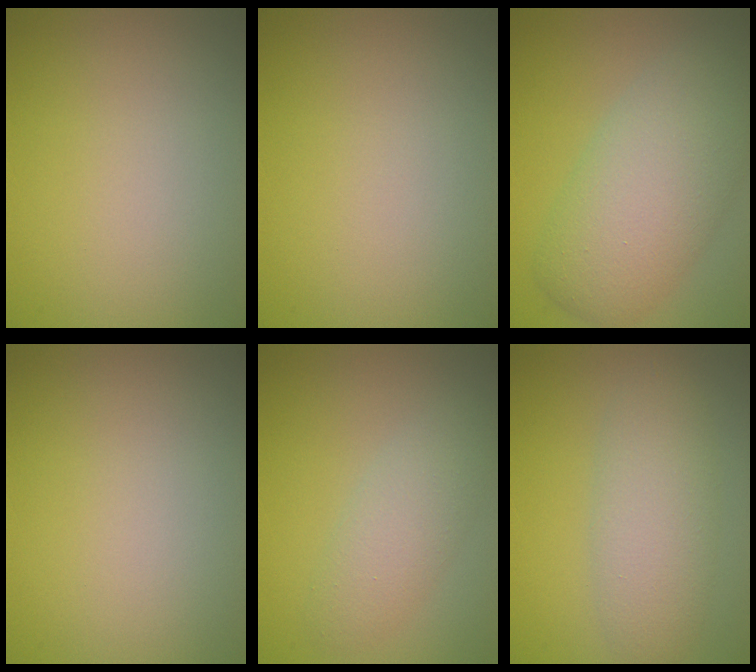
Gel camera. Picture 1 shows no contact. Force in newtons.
{"total": 0.0}
{"total": 7.4, "press": 7.4, "slide": 0.6}
{"total": 0.0}
{"total": 2.8, "press": 2.8, "slide": 0.1}
{"total": 4.1, "press": 4.0, "slide": 0.2}